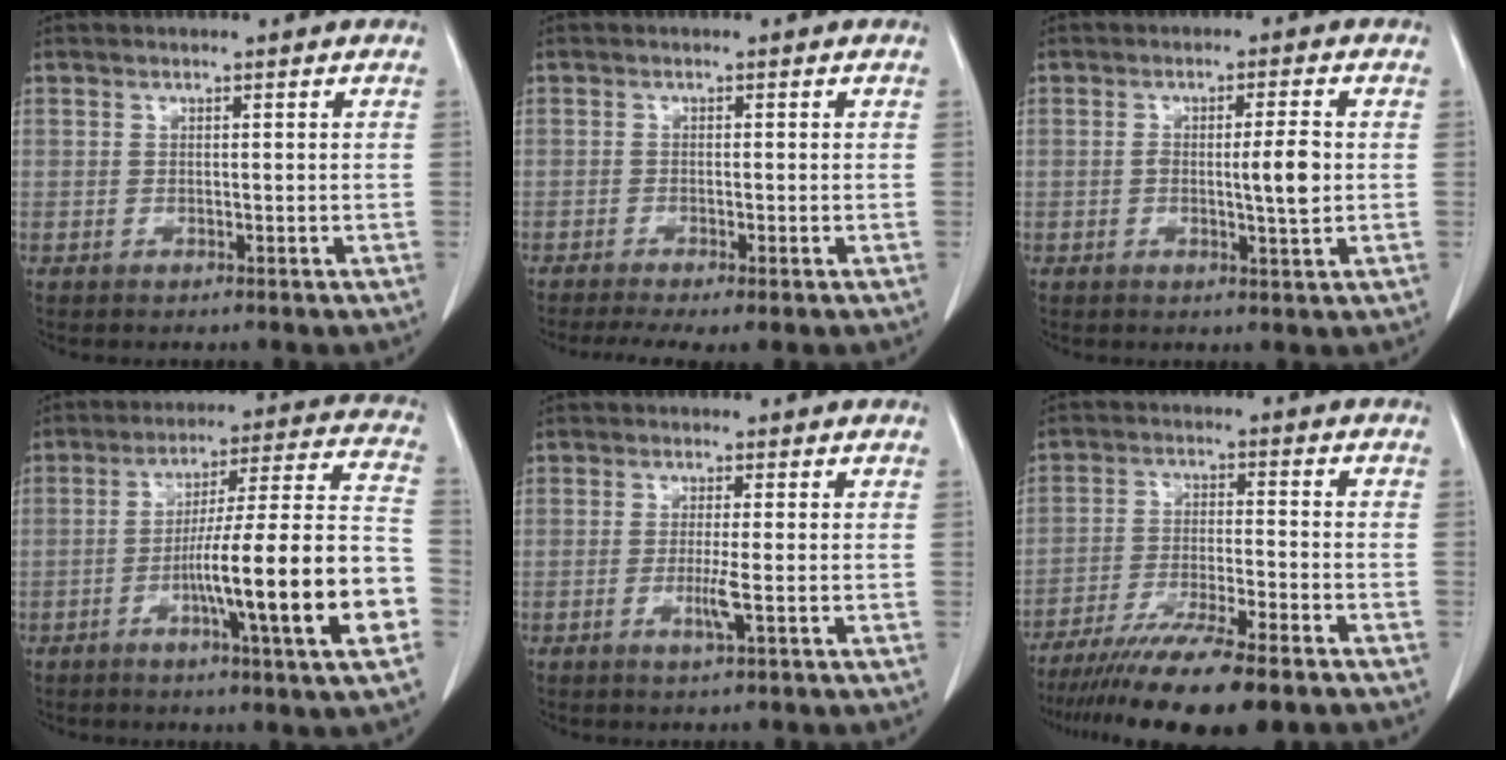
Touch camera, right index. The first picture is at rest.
{"total": 4.9, "force": [-3.4, 0.8, 3.4], "torque": [-0.056, -0.013, -0.055]}
{"total": 4.8, "force": [-0.1, 0.6, 4.7], "torque": [-0.072, 0.000, -0.002]}
{"total": 19.7, "force": [-6.2, -0.2, 18.7], "torque": [-0.251, 0.009, -0.096]}
{"total": 2.8, "force": [-0.7, -0.4, 2.6], "torque": [-0.054, -0.007, -0.015]}
{"total": 16.2, "force": [-13.0, 0.8, 9.6], "torque": [-0.157, -0.038, -0.209]}